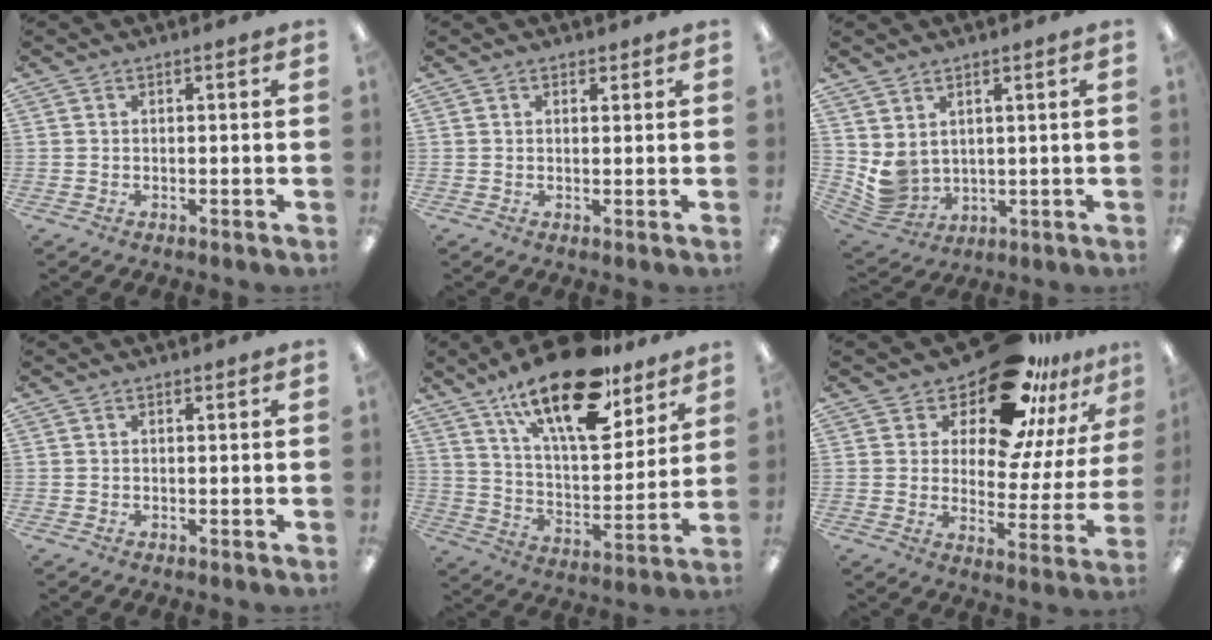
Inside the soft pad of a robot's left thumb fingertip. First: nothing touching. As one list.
[{"total": 1.1, "force": [0.9, 0.7, 0.3], "torque": [0.001, -0.002, 0.014]}, {"total": 5.9, "force": [3.0, 4.7, 1.9], "torque": [-0.072, -0.023, 0.062]}, {"total": 0.0}, {"total": 22.2, "force": [15.5, 8.0, 13.8], "torque": [-0.226, -0.091, 0.262]}, {"total": 17.6, "force": [14.4, 6.4, 7.9], "torque": [-0.128, -0.112, 0.243]}]